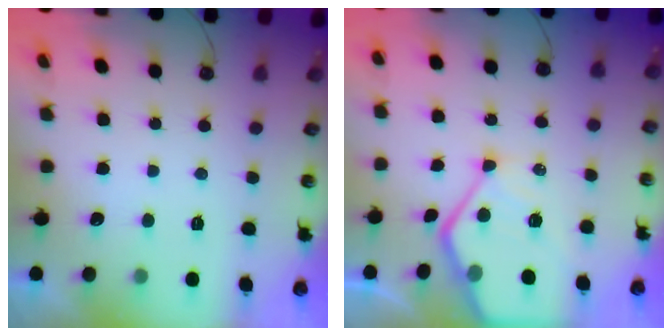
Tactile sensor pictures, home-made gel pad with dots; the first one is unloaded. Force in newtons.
{"total": 13.6, "press": 13.5, "slide": 1.2}